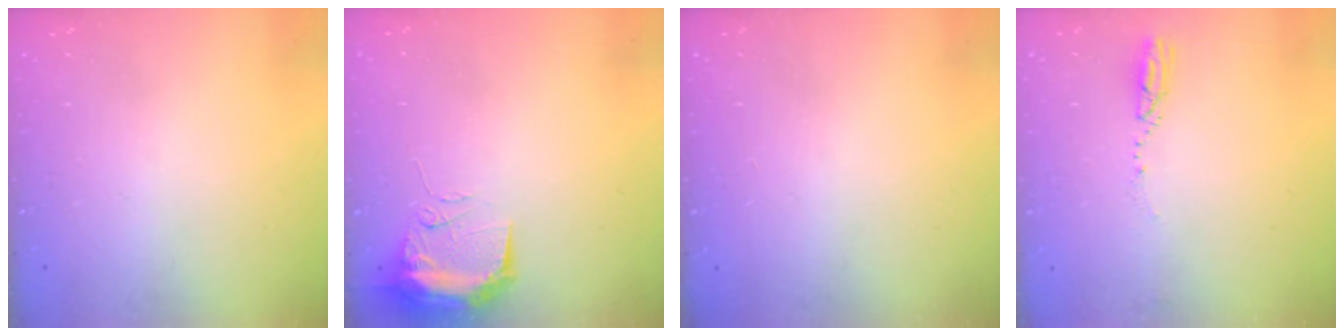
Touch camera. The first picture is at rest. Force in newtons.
{"total": 10.2, "press": 10.1, "slide": 1.7}
{"total": 0.0}
{"total": 3.5, "press": 3.4, "slide": 0.7}